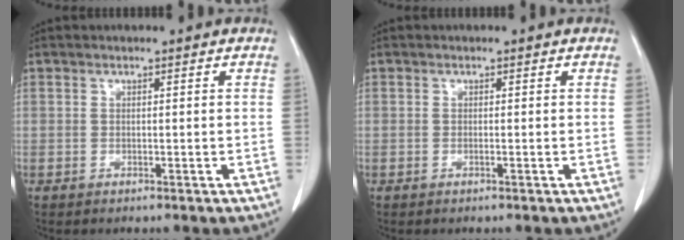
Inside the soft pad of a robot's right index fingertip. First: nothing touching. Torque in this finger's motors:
{"motor_torque": [-0.09, 0.07, -0.04, -0.01]}